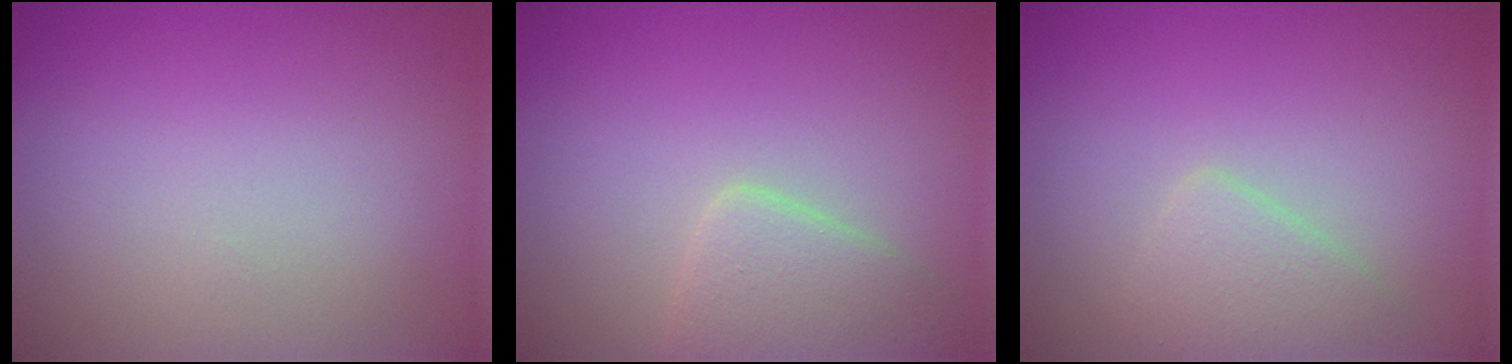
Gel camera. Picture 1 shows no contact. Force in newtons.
{"total": 2.5, "press": 2.5, "slide": 0.2}
{"total": 2.2, "press": 2.1, "slide": 0.2}